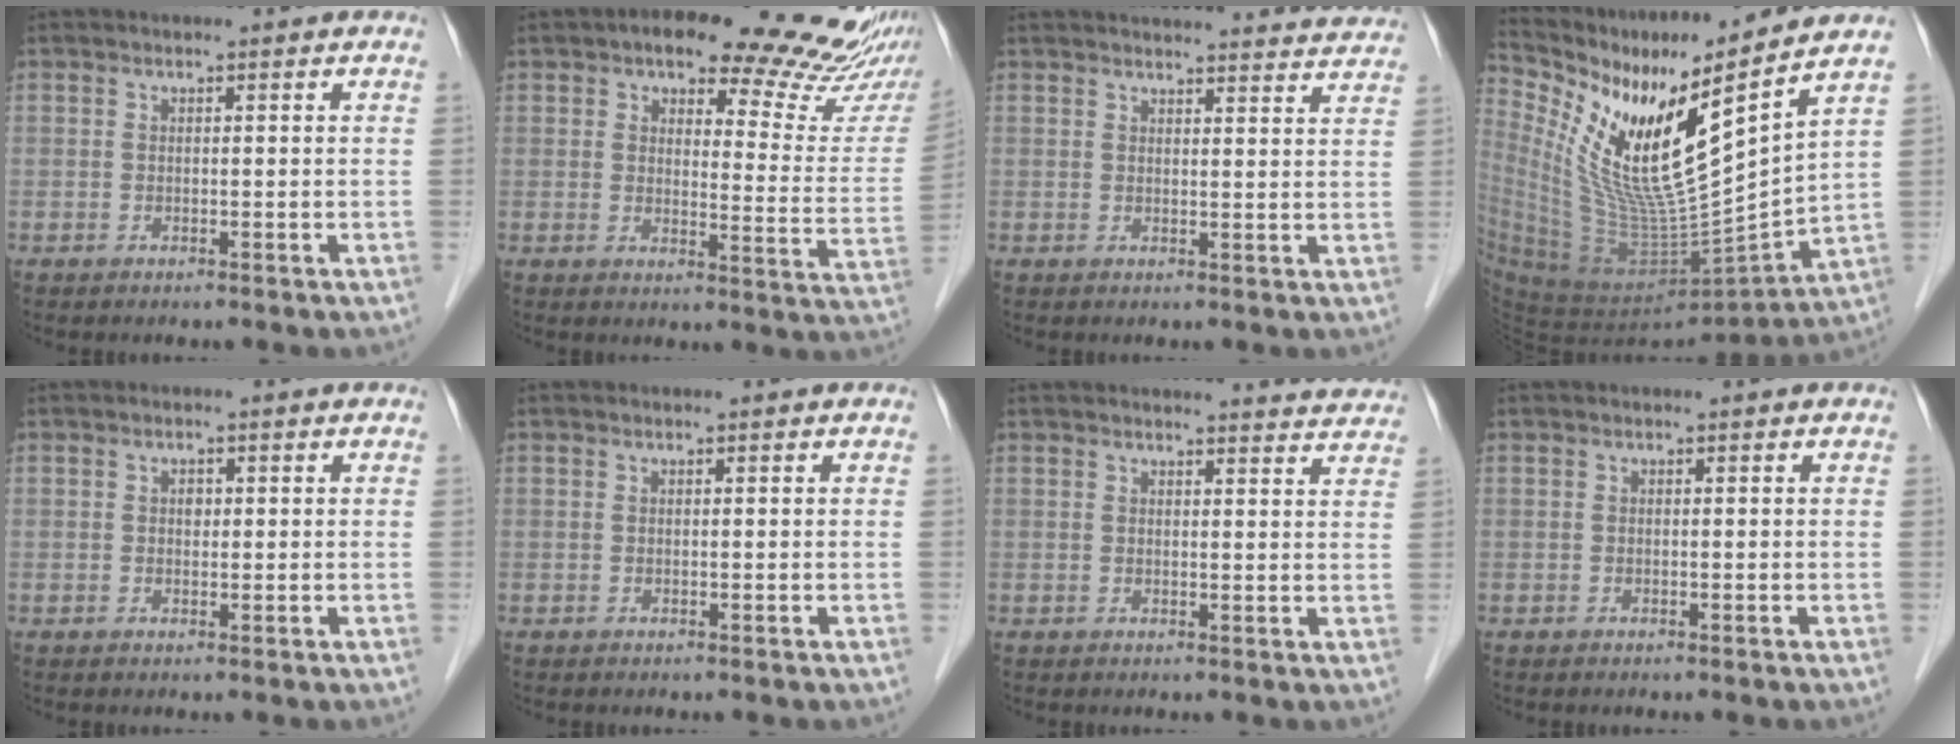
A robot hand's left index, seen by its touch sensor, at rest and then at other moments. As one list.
[{"total": 19.2, "force": [15.9, 5.9, 9.0], "torque": [-0.080, -0.028, 0.169]}, {"total": 17.8, "force": [17.3, 1.9, 3.3], "torque": [-0.028, -0.017, 0.193]}, {"total": 19.2, "force": [10.6, 1.8, 15.9], "torque": [-0.292, -0.014, 0.199]}, {"total": 1.1, "force": [0.2, 0.9, 0.7], "torque": [-0.012, 0.003, 0.003]}, {"total": 0.0}, {"total": 8.2, "force": [8.2, 0.4, 0.9], "torque": [0.001, -0.016, 0.070]}, {"total": 0.0}]